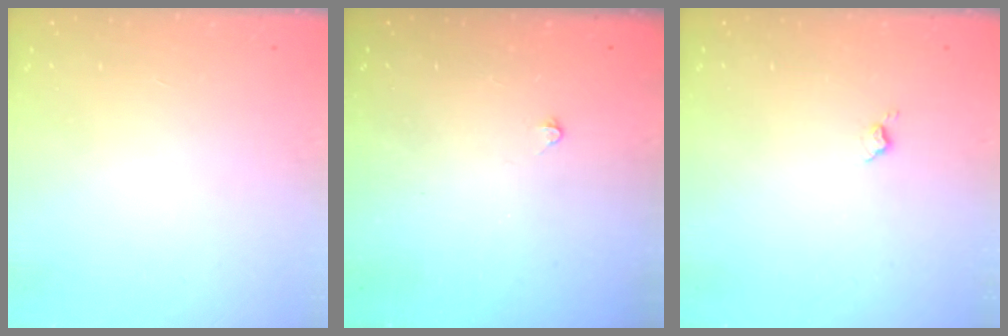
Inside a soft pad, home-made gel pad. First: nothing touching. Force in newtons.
{"total": 2.4, "press": 2.4, "slide": 0.5}
{"total": 5.6, "press": 5.6, "slide": 0.7}